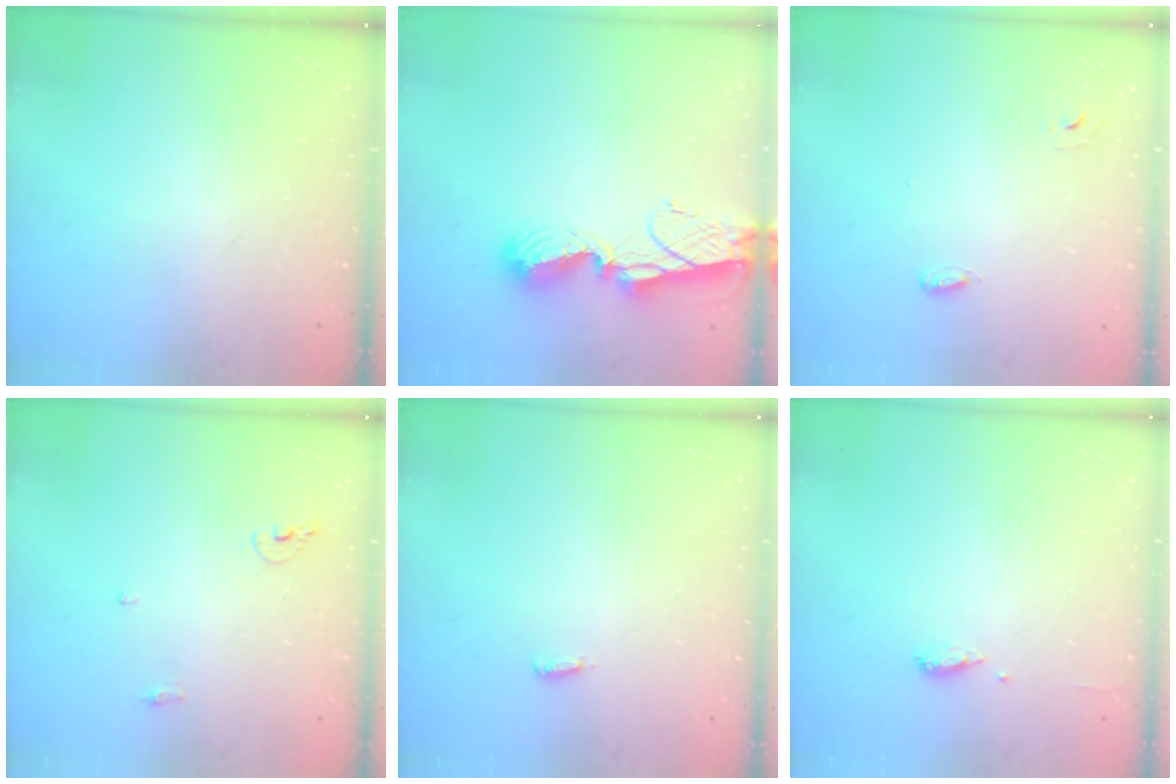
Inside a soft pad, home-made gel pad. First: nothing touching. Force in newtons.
{"total": 9.7, "press": 9.7, "slide": 0.9}
{"total": 2.6, "press": 2.5, "slide": 0.6}
{"total": 6.6, "press": 6.6, "slide": 0.7}
{"total": 2.9, "press": 2.8, "slide": 0.9}
{"total": 6.1, "press": 6.0, "slide": 1.3}